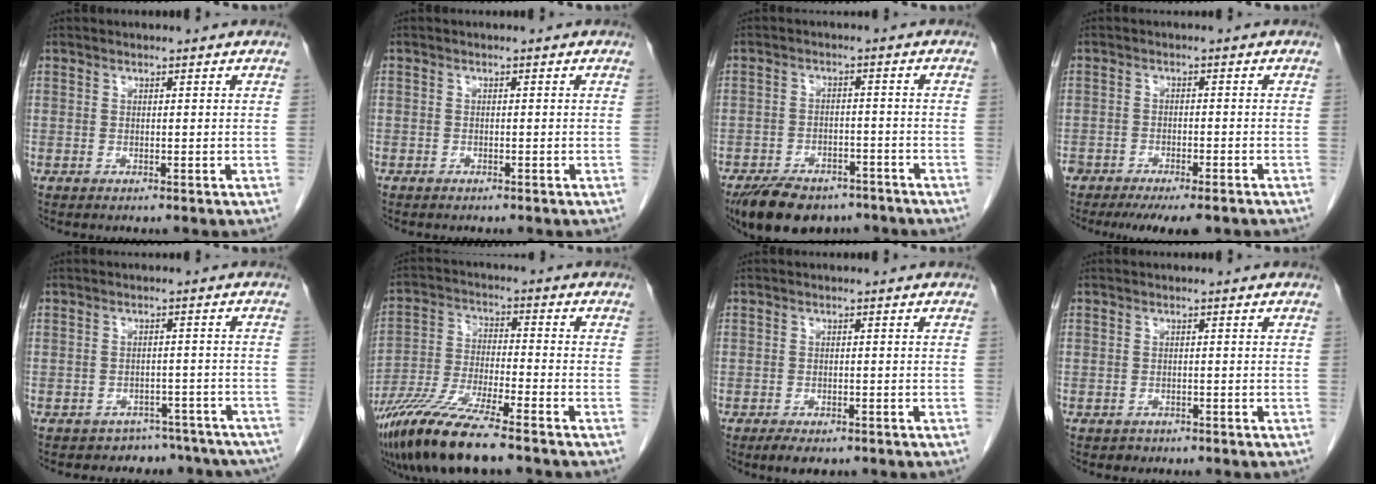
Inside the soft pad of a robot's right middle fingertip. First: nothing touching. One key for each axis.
{"total": 0.8, "fx": -0.5, "fy": 0.6, "fz": 0.0, "tx": -0.004, "ty": 0.003, "tz": -0.009}
{"total": 11.8, "fx": -9.1, "fy": 5.4, "fz": 5.2, "tx": -0.085, "ty": -0.004, "tz": -0.139}
{"total": 10.1, "fx": -7.9, "fy": 3.3, "fz": 5.3, "tx": -0.074, "ty": -0.004, "tz": -0.114}
{"total": 10.7, "fx": -9.3, "fy": 5.3, "fz": 0.5, "tx": 0.011, "ty": 0.030, "tz": -0.096}
{"total": 12.9, "fx": -9.6, "fy": 1.0, "fz": 8.5, "tx": -0.173, "ty": -0.033, "tz": -0.176}
{"total": 3.7, "fx": -2.7, "fy": 1.7, "fz": 1.8, "tx": -0.028, "ty": -0.004, "tz": -0.036}
{"total": 1.2, "fx": -0.9, "fy": 0.8, "fz": 0.0, "tx": -0.008, "ty": 0.001, "tz": -0.013}